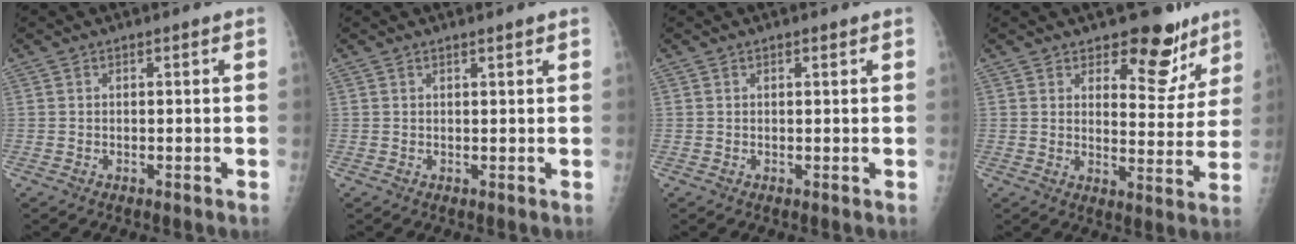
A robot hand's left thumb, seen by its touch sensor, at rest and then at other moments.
{"total": 0.9, "force": [0.7, 0.1, 0.5], "torque": [-0.006, -0.004, 0.012]}
{"total": 0.6, "force": [0.4, 0.2, 0.4], "torque": [-0.007, -0.002, 0.006]}
{"total": 10.9, "force": [8.1, 5.2, 5.0], "torque": [-0.018, -0.056, 0.114]}